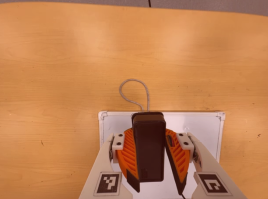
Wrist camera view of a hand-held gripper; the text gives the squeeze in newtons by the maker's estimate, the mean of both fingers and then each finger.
{"total": 9.6, "left": 9.6, "right": 9.6}